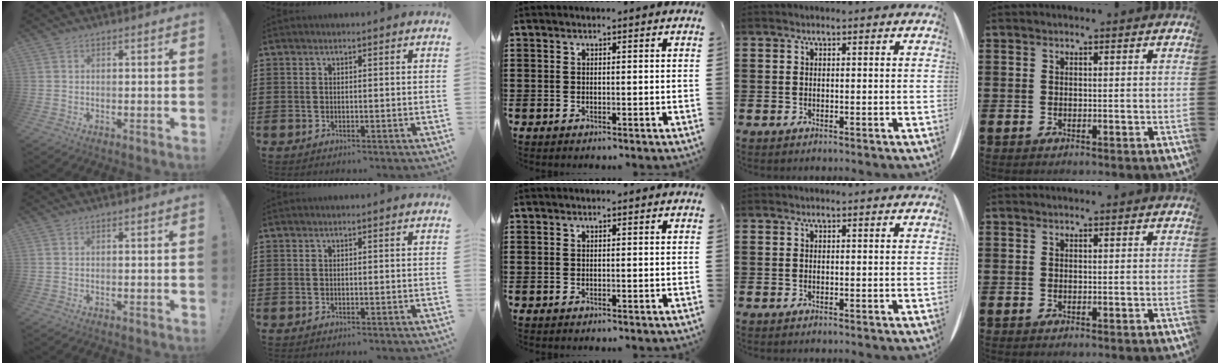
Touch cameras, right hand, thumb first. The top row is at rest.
{}